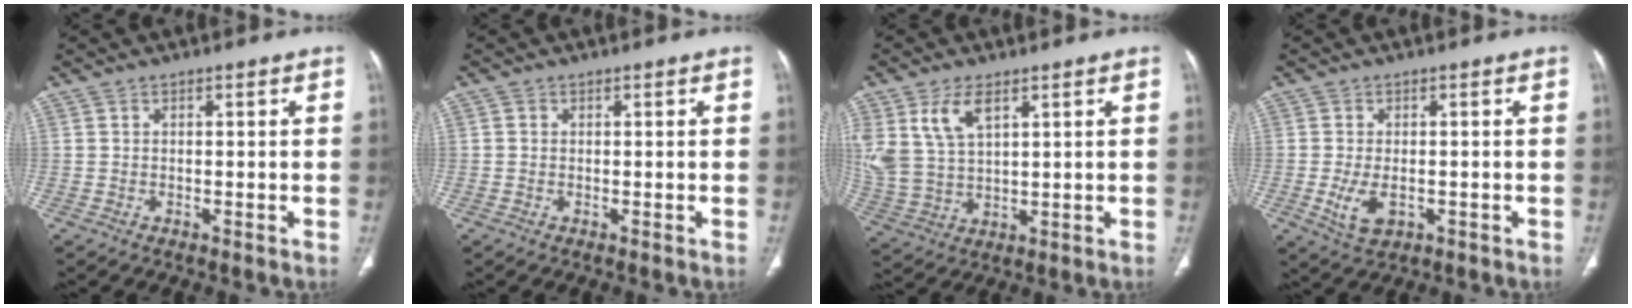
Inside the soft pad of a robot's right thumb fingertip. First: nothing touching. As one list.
[{"total": 0.6, "force": [0.0, 0.5, 0.2], "torque": [-0.001, 0.002, 0.000]}, {"total": 10.4, "force": [4.8, 5.7, 7.2], "torque": [-0.155, -0.011, 0.109]}, {"total": 5.2, "force": [-1.3, 3.0, 4.1], "torque": [-0.081, -0.006, -0.015]}]